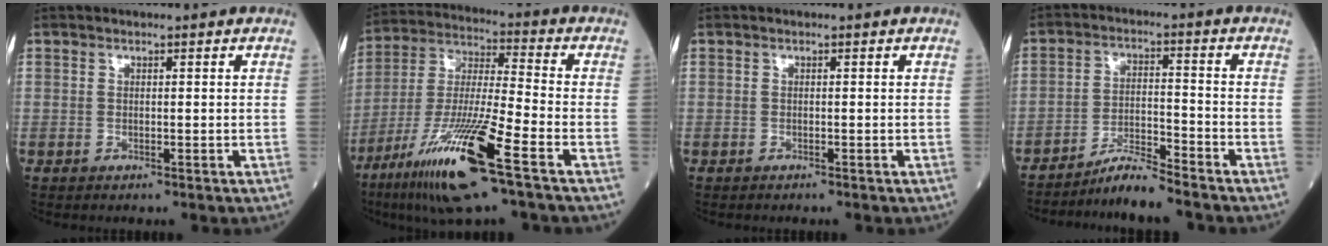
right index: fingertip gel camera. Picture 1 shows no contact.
{"total": 17.6, "force": [-9.2, 0.5, 15.0], "torque": [-0.317, -0.042, -0.175]}
{"total": 0.5, "force": [-0.5, 0.1, 0.1], "torque": [-0.001, 0.000, -0.011]}
{"total": 5.8, "force": [-5.5, -0.6, 1.8], "torque": [-0.031, -0.013, -0.100]}